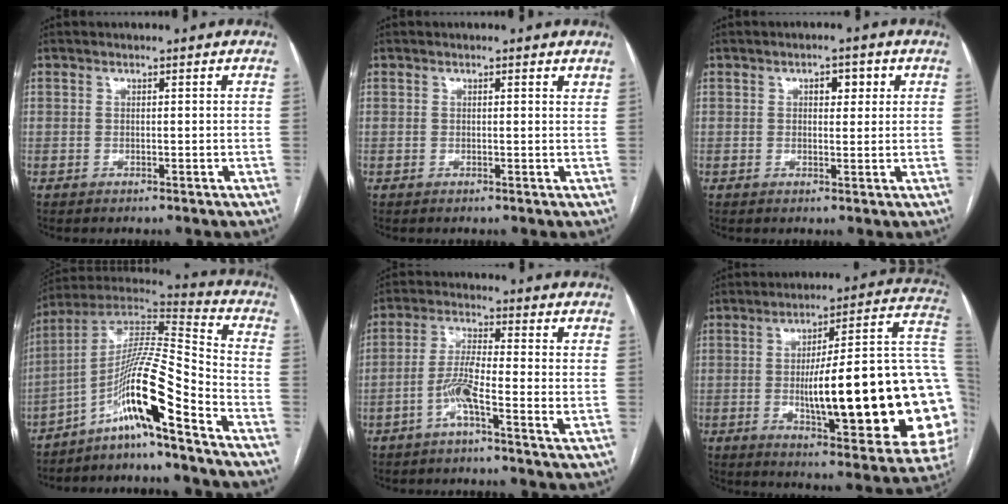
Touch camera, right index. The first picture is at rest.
{"total": 1.1, "force": [0.9, 0.3, 0.6], "torque": [-0.008, 0.000, 0.005]}
{"total": 3.1, "force": [1.1, 1.6, 2.3], "torque": [-0.032, 0.011, 0.016]}
{"total": 14.2, "force": [-8.6, -0.9, 11.3], "torque": [-0.218, 0.012, -0.153]}
{"total": 5.9, "force": [-2.3, -0.1, 5.5], "torque": [-0.113, 0.007, -0.047]}
{"total": 30.8, "force": [-2.8, 4.9, 30.3], "torque": [-0.328, 0.014, -0.041]}